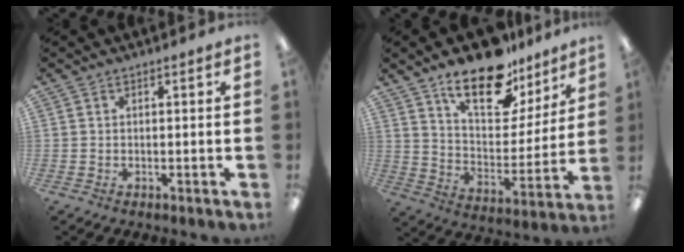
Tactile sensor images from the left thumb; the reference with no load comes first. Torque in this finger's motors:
{"motor_torque": [0.44, 0.47, 0.66, -1.01, 0.09]}